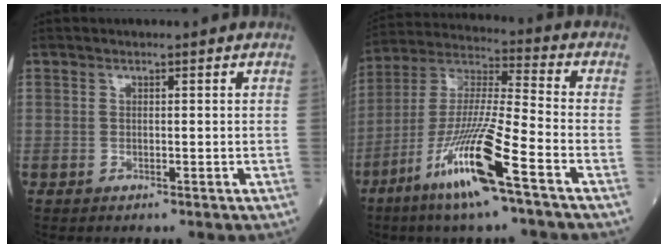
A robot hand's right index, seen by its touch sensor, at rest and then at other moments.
{"total": 15.3, "force": [-8.0, 0.0, 13.0], "torque": [-0.265, -0.029, -0.155]}